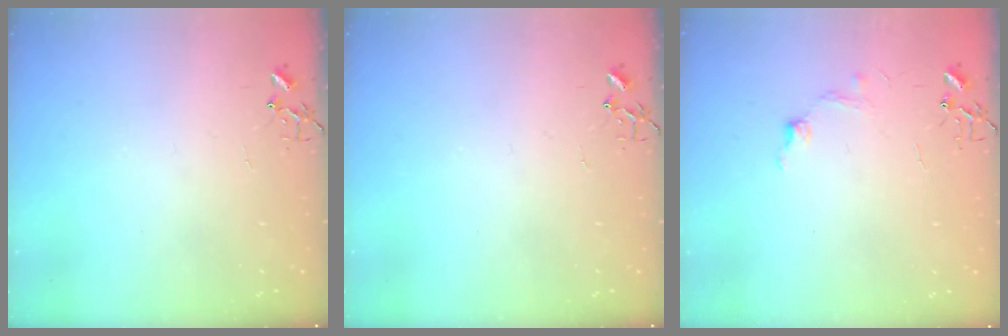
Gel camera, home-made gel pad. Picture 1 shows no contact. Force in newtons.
{"total": 0.0}
{"total": 7.3, "press": 7.2, "slide": 1.0}